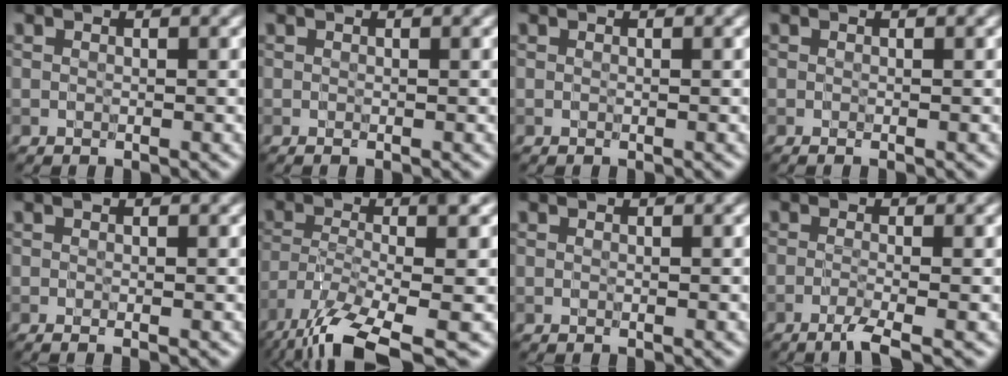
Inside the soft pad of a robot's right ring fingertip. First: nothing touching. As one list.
[{"total": 0.8, "force": [0.0, 0.2, 0.7], "torque": [-0.007, -0.001, -0.003]}, {"total": 0.0}, {"total": 1.1, "force": [-0.1, 0.4, 1.0], "torque": [-0.010, -0.002, -0.006]}, {"total": 1.7, "force": [-0.1, 0.6, 1.6], "torque": [-0.018, -0.005, -0.008]}, {"total": 11.9, "force": [-6.7, 2.9, 9.4], "torque": [-0.166, -0.014, -0.120]}, {"total": 0.0}, {"total": 2.9, "force": [-1.4, 0.5, 2.4], "torque": [-0.035, -0.002, -0.040]}]